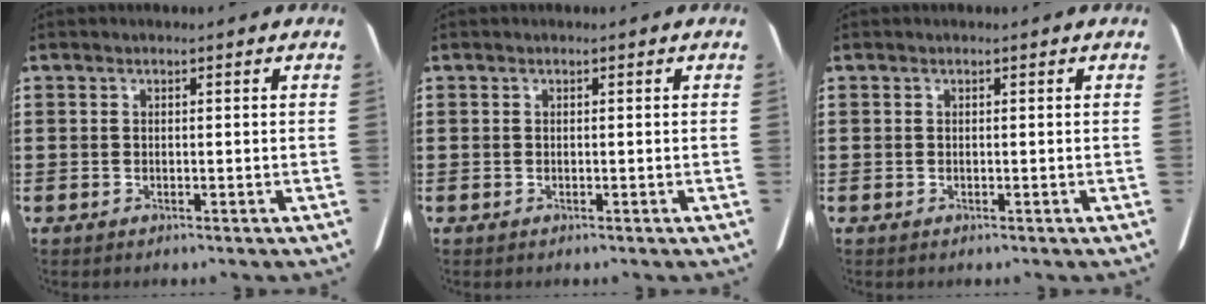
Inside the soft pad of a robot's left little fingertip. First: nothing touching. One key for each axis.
{"total": 0.0}
{"total": 0.0}